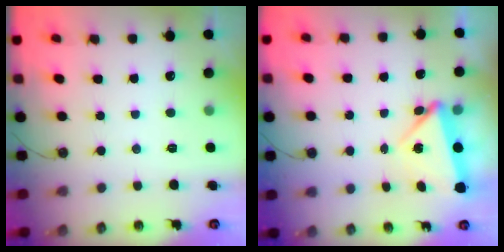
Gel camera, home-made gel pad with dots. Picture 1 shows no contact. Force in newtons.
{"total": 10.9, "press": 5.3, "slide": 9.5}